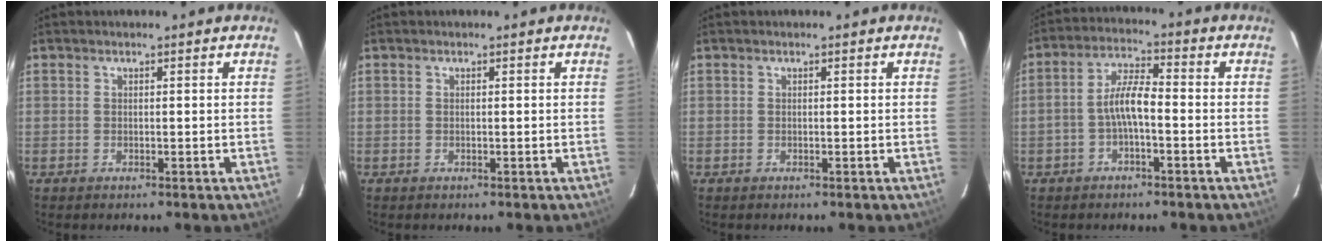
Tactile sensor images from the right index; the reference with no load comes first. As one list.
[{"total": 0.0}, {"total": 0.0}, {"total": 5.7, "force": [-1.8, 1.7, 5.1], "torque": [-0.105, 0.016, -0.033]}]